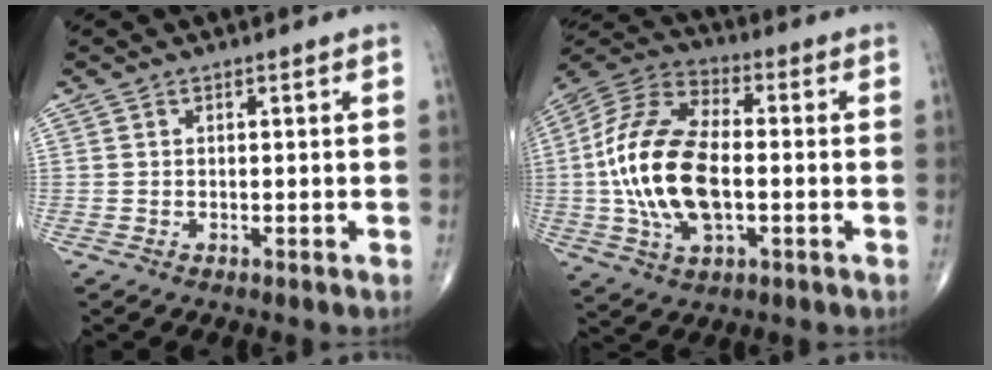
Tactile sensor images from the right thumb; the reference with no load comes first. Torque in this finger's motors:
{"motor_torque": [-0.30, 1.26, 1.62, 0.11, 0.30]}